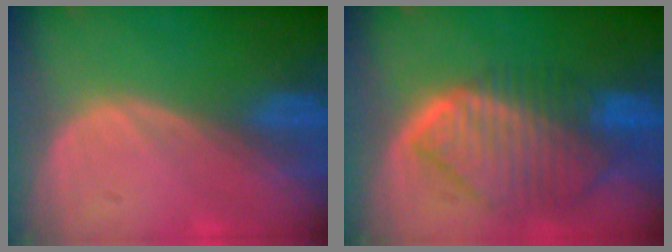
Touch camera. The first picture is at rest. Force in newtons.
{"total": 10.1, "press": 8.7, "slide": 5.1}